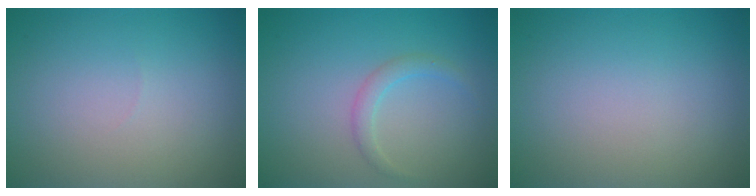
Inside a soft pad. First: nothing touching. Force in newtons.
{"total": 1.4, "press": 1.4, "slide": 0.1}
{"total": 0.0}